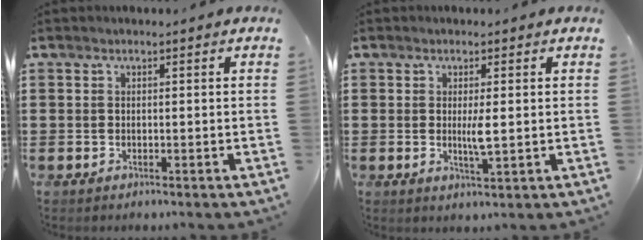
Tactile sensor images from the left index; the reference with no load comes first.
{"total": 3.1, "force": [0.1, 0.3, 3.1], "torque": [-0.058, -0.006, 0.001]}